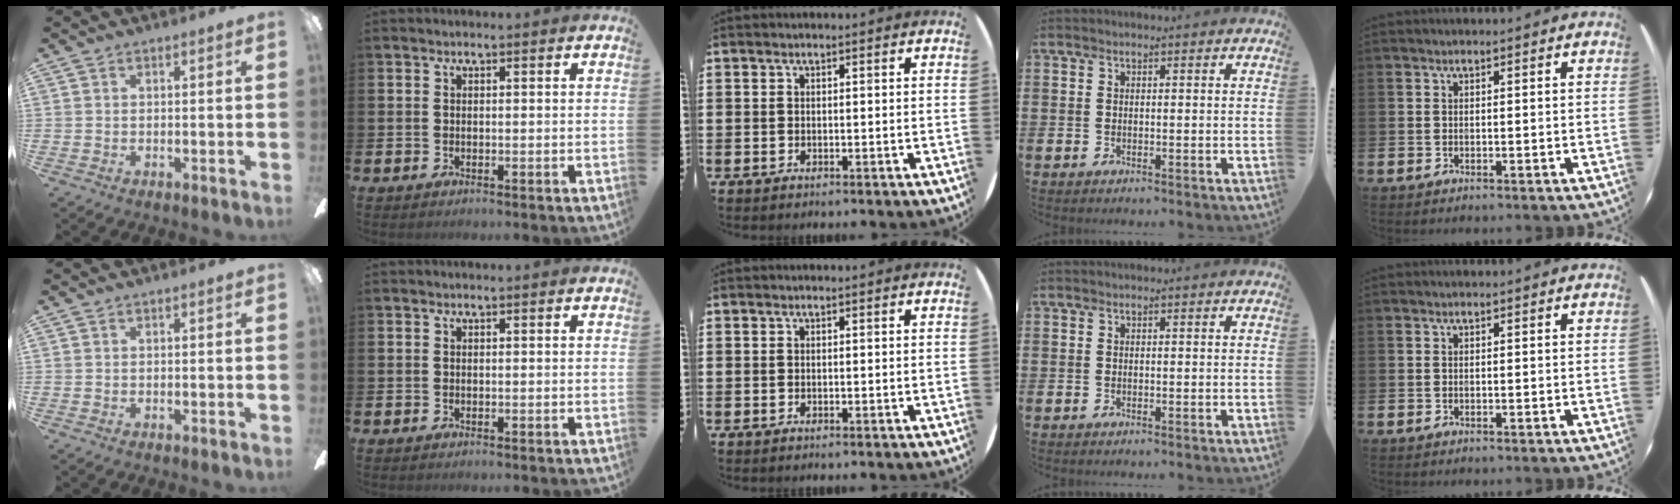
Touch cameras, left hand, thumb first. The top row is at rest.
{}